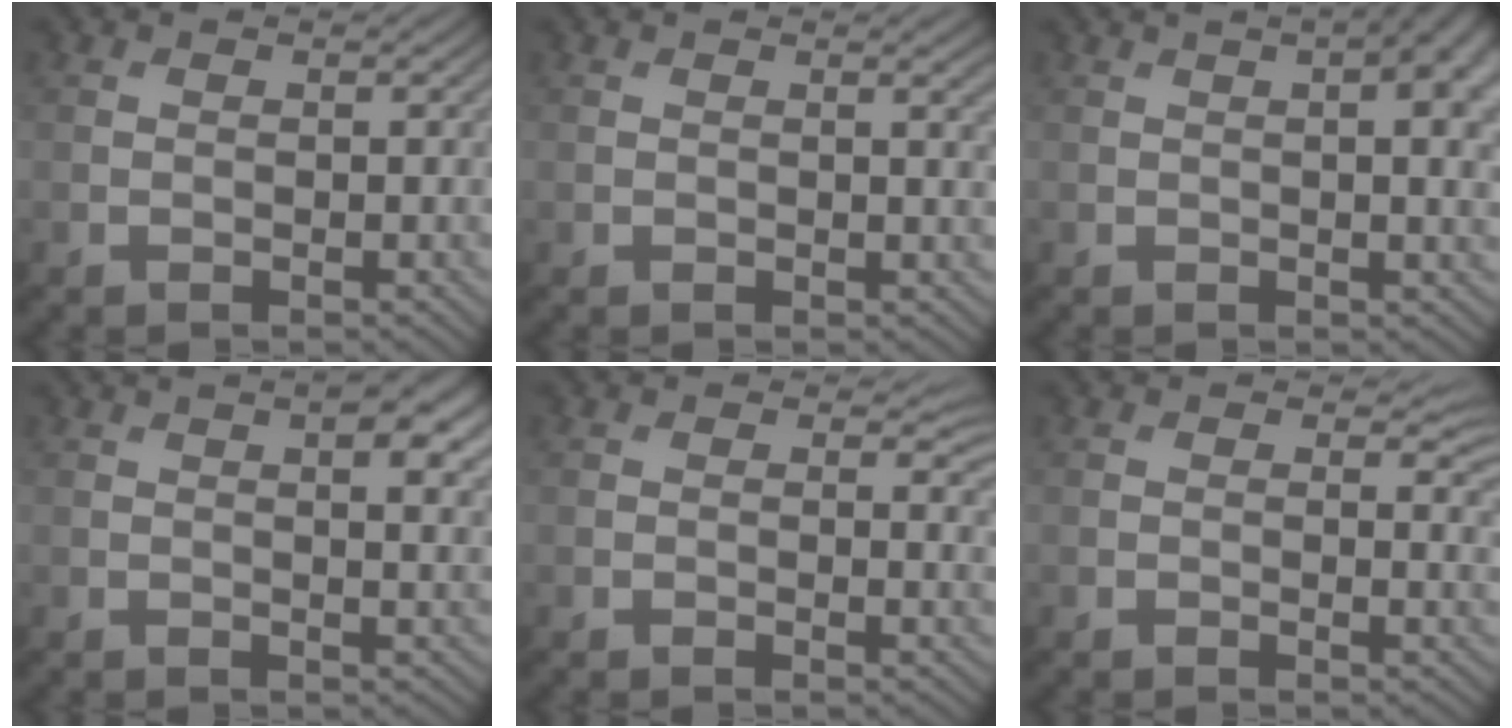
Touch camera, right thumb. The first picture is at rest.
{"total": 1.5, "force": [0.6, 0.2, 1.3], "torque": [-0.016, 0.000, 0.009]}
{"total": 7.7, "force": [2.6, 2.6, 6.8], "torque": [-0.070, 0.013, 0.024]}
{"total": 4.7, "force": [2.1, 1.4, 4.0], "torque": [-0.061, 0.002, 0.030]}
{"total": 2.3, "force": [0.9, 1.2, 1.7], "torque": [-0.024, -0.008, 0.010]}
{"total": 2.6, "force": [1.0, 1.3, 2.0], "torque": [-0.028, -0.008, 0.012]}